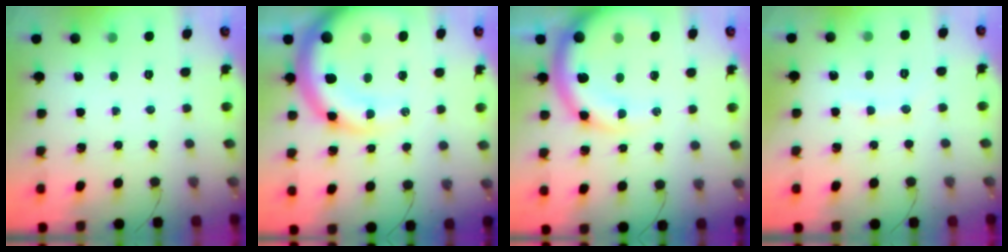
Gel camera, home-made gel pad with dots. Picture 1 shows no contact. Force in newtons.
{"total": 19.3, "press": 18.6, "slide": 5.0}
{"total": 14.4, "press": 14.1, "slide": 3.1}
{"total": 3.5, "press": 3.4, "slide": 0.9}